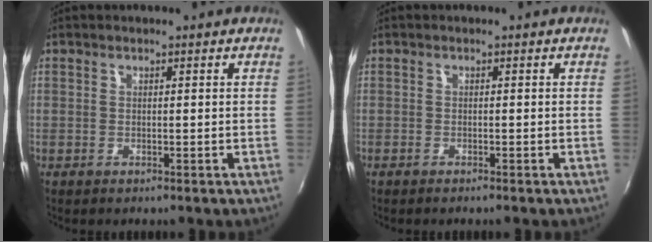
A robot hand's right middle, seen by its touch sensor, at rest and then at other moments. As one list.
[{"total": 0.9, "force": [-0.8, 0.2, 0.3], "torque": [-0.009, -0.003, -0.016]}]